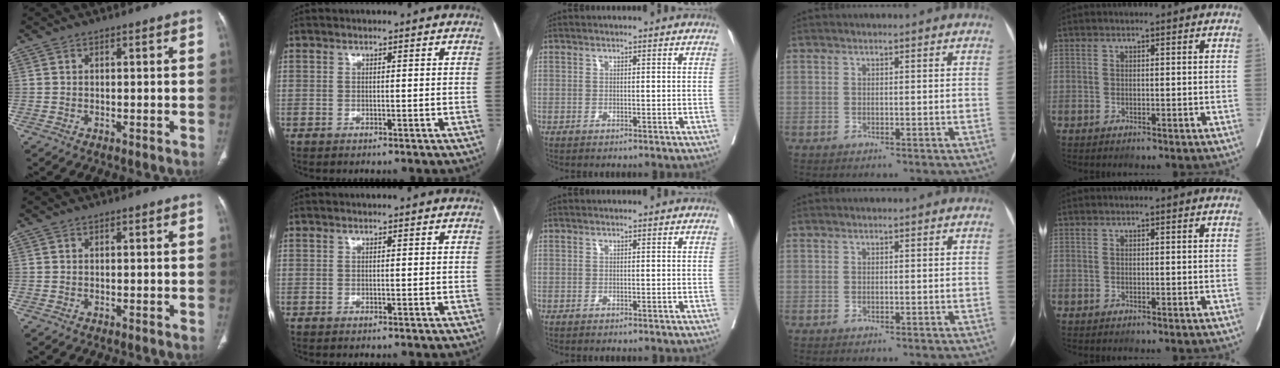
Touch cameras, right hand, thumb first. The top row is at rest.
{}